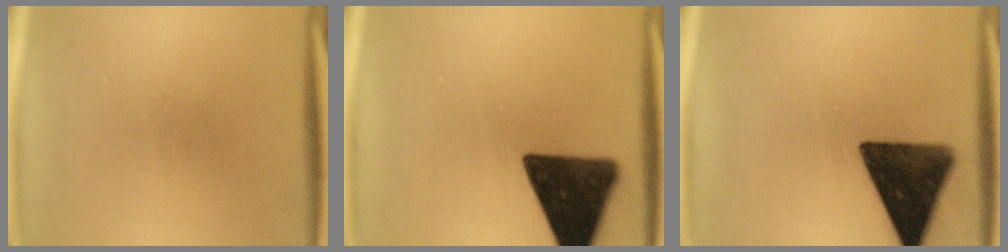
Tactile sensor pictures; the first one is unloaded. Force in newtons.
{"total": 15.9}
{"total": 14.6}